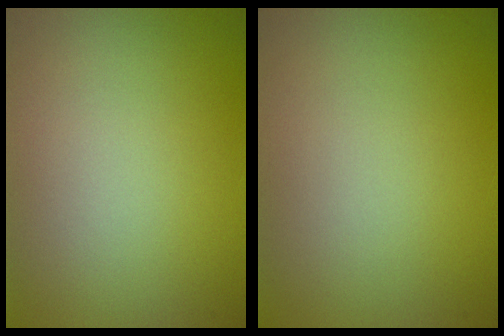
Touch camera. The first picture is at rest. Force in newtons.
{"total": 0.0}